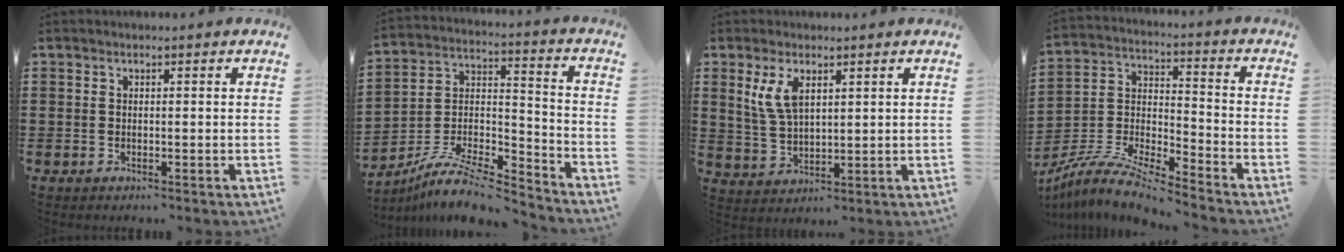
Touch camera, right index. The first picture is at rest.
{"total": 9.8, "force": [-8.5, 2.5, 4.2], "torque": [-0.083, 0.015, -0.170]}
{"total": 5.4, "force": [2.4, 2.5, 4.1], "torque": [-0.097, 0.003, 0.041]}
{"total": 8.8, "force": [-8.4, 0.4, 2.5], "torque": [-0.054, 0.004, -0.170]}